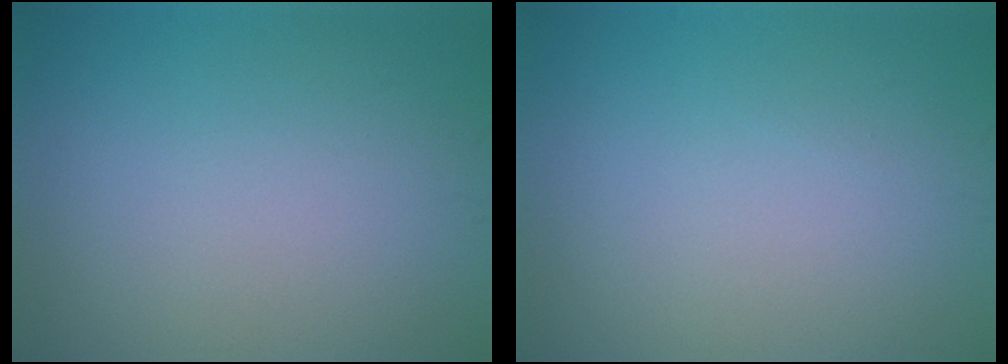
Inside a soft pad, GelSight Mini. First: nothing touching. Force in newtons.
{"total": 0.0}